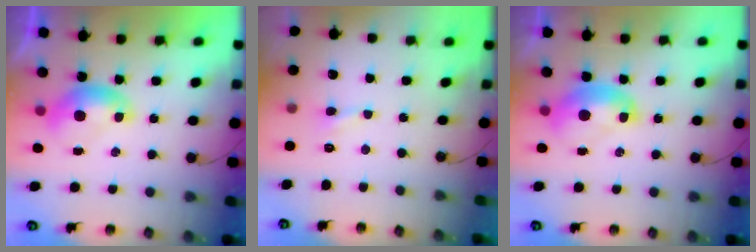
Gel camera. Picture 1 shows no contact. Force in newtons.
{"total": 0.9, "press": 0.8, "slide": 0.4}
{"total": 2.5, "press": 2.5, "slide": 0.3}